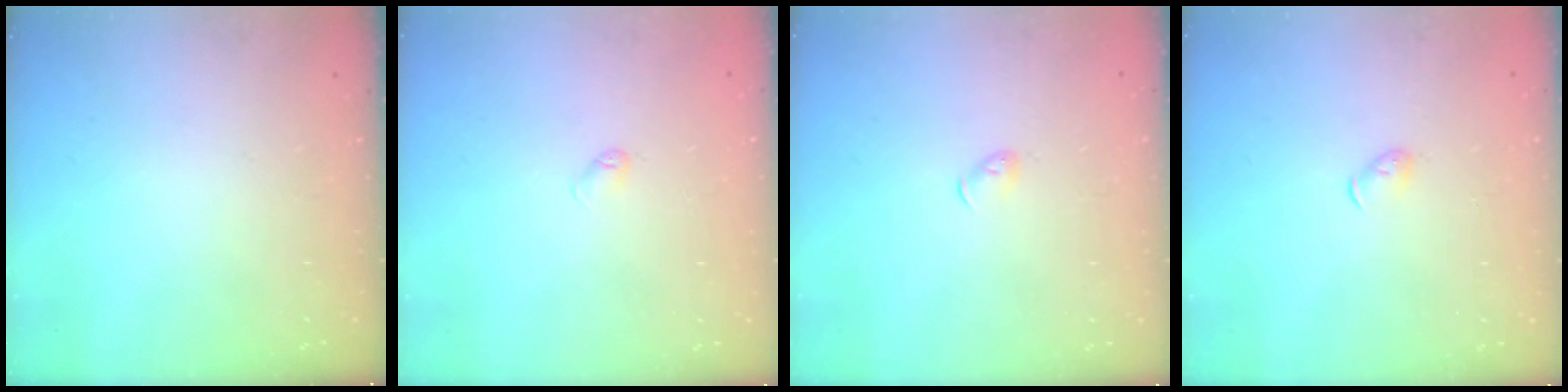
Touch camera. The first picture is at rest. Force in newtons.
{"total": 2.9, "press": 2.8, "slide": 0.5}
{"total": 3.3, "press": 3.2, "slide": 0.7}
{"total": 3.8, "press": 3.7, "slide": 0.9}